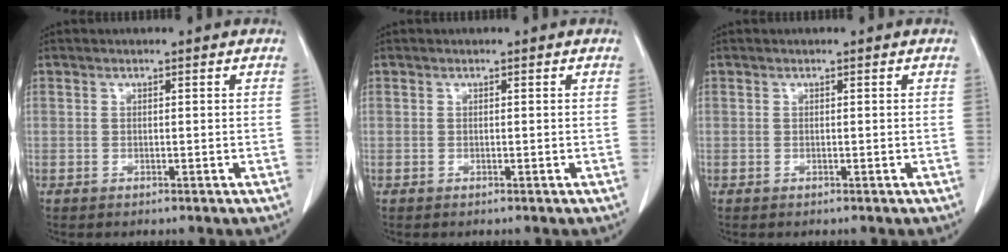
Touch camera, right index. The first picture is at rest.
{"total": 0.0}
{"total": 0.0}